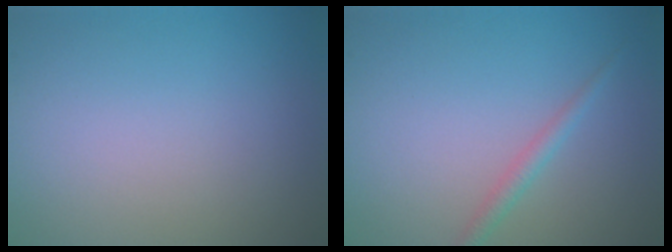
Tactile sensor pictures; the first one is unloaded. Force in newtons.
{"total": 1.4, "press": 1.4, "slide": 0.0}